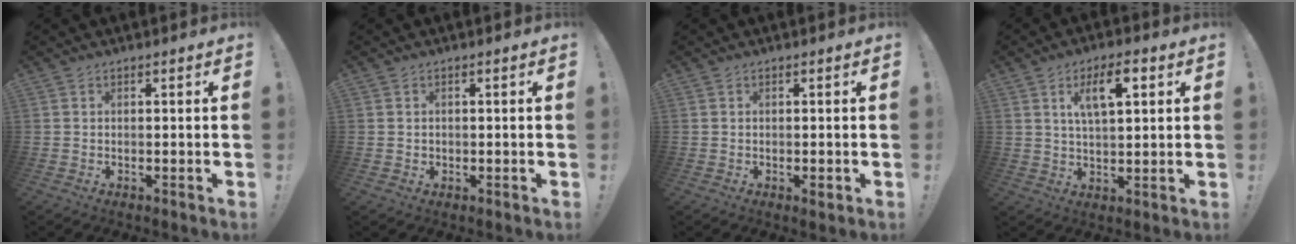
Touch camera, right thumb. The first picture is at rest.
{"total": 0.9, "force": [0.0, 0.9, -0.1], "torque": [-0.005, 0.005, 0.001]}
{"total": 1.1, "force": [-0.4, 0.4, 1.0], "torque": [-0.010, 0.001, -0.006]}
{"total": 9.1, "force": [3.7, 3.5, 7.6], "torque": [-0.123, -0.001, 0.061]}